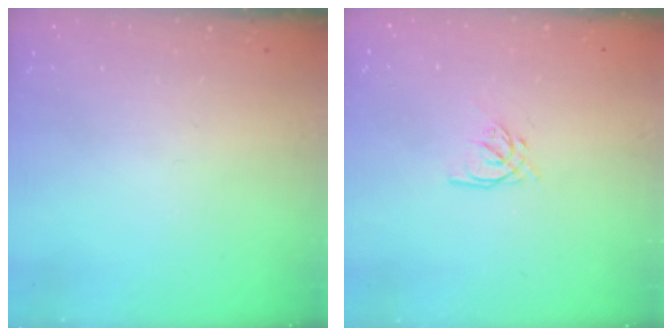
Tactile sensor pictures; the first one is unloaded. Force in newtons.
{"total": 4.2, "press": 4.1, "slide": 0.4}